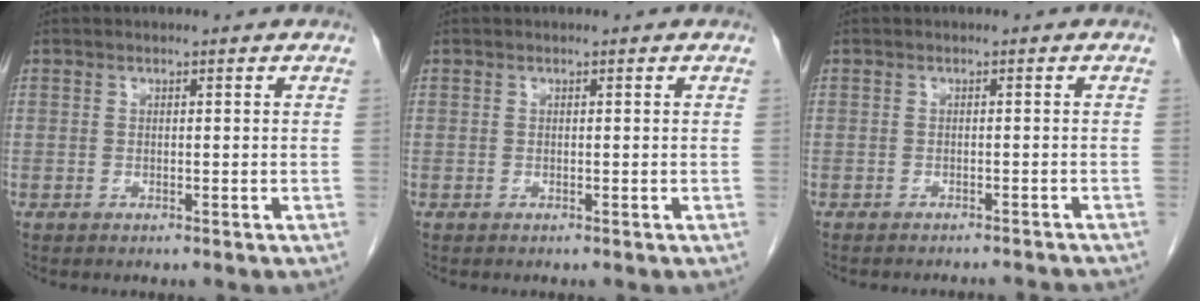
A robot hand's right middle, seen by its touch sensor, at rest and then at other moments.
{"total": 0.0}
{"total": 6.7, "force": [-6.5, 0.6, 1.4], "torque": [-0.012, -0.003, -0.066]}